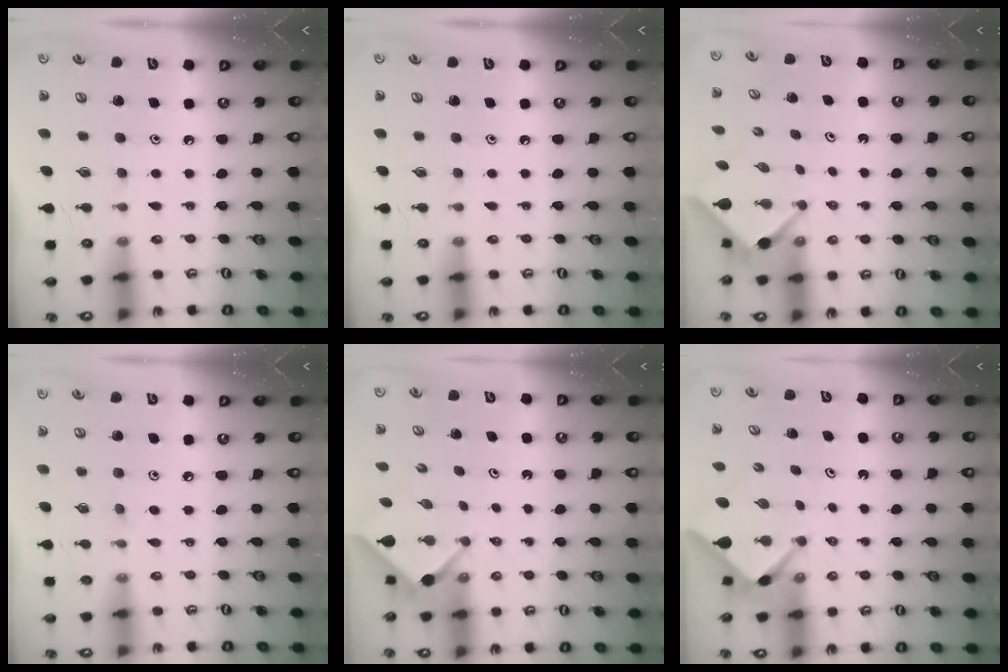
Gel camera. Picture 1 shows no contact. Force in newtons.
{"total": 0.0}
{"total": 2.5, "press": 2.5, "slide": 0.3}
{"total": 4.6, "press": 4.6, "slide": 0.7}
{"total": 2.4, "press": 2.4, "slide": 0.3}
{"total": 2.4, "press": 2.4, "slide": 0.3}